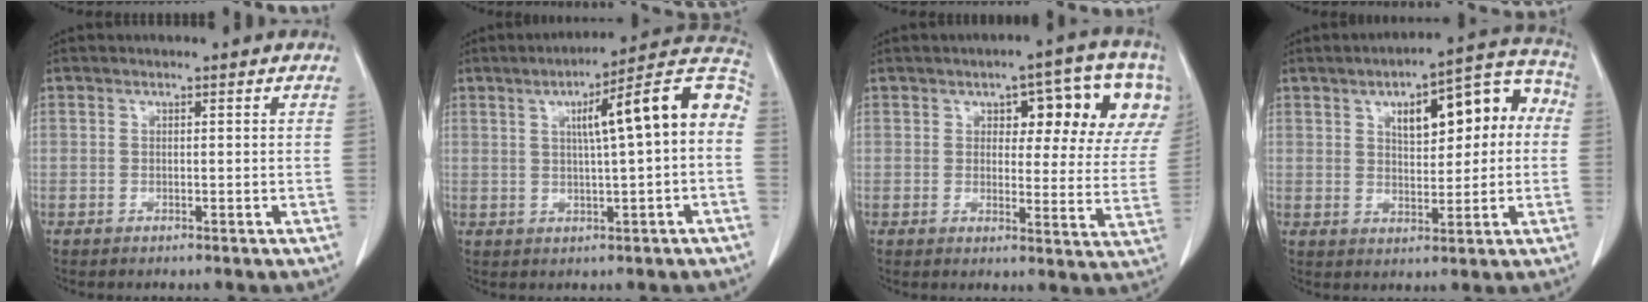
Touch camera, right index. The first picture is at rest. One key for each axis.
{"total": 12.9, "fx": 1.7, "fy": 1.1, "fz": 12.8, "tx": -0.175, "ty": 0.036, "tz": 0.019}
{"total": 14.6, "fx": 6.3, "fy": 5.4, "fz": 12.0, "tx": -0.141, "ty": 0.017, "tz": 0.073}
{"total": 13.1, "fx": 2.8, "fy": 5.3, "fz": 11.6, "tx": -0.148, "ty": 0.046, "tz": 0.042}